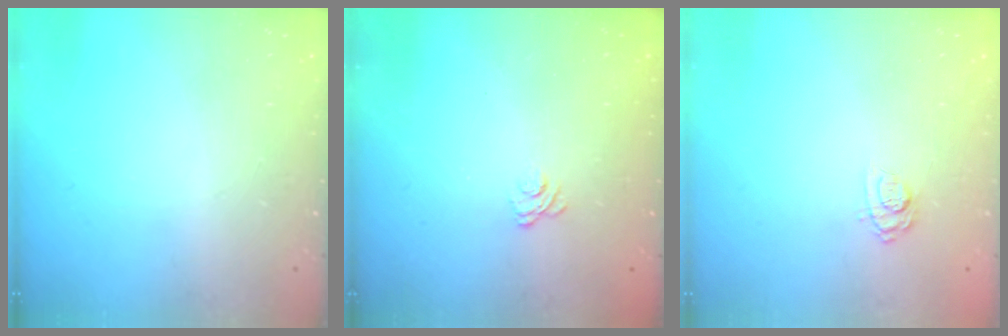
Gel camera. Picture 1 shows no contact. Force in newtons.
{"total": 2.1, "press": 1.8, "slide": 1.1}
{"total": 7.6, "press": 7.5, "slide": 1.4}